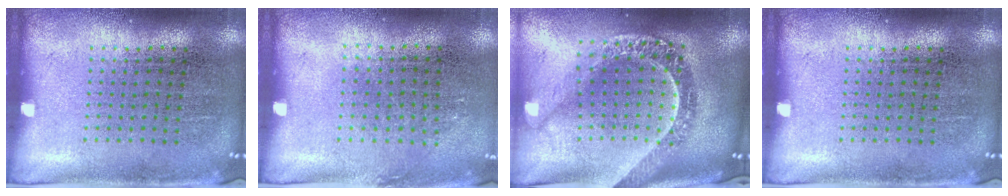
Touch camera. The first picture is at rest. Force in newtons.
{"total": 0.9, "press": 0.6, "slide": 0.6}
{"total": 3.0, "press": 2.3, "slide": 1.9}
{"total": 0.0}